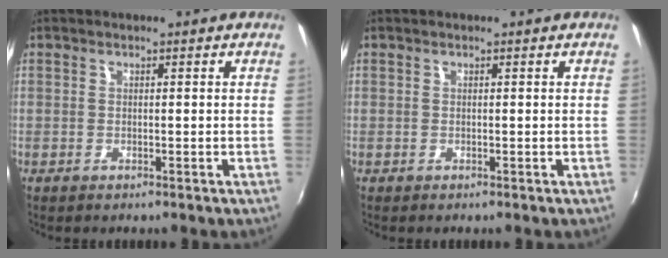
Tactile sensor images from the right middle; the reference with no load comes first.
{"total": 0.0}